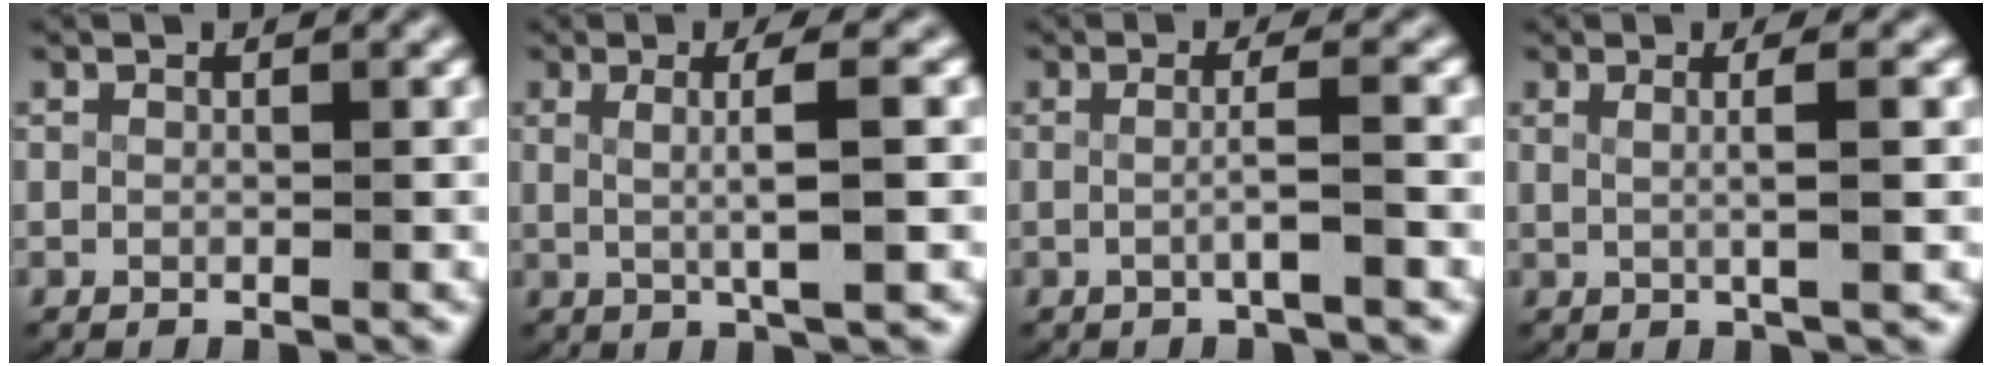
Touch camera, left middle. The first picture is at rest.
{"total": 4.1, "force": [0.7, 0.2, 4.1], "torque": [-0.064, 0.000, 0.016]}
{"total": 2.1, "force": [-0.8, -0.4, 1.9], "torque": [-0.032, -0.002, -0.016]}
{"total": 2.6, "force": [0.6, -0.1, 2.5], "torque": [-0.042, -0.001, 0.014]}